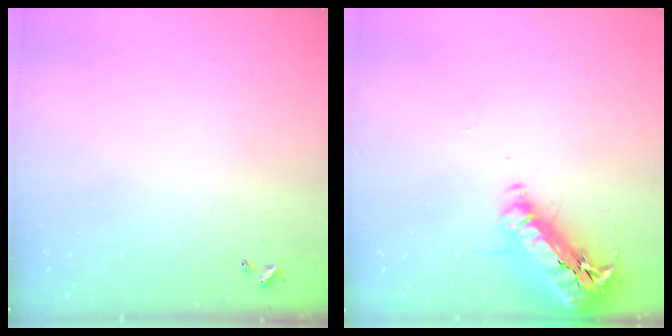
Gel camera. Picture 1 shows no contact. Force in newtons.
{"total": 21.2, "press": 20.8, "slide": 4.0}